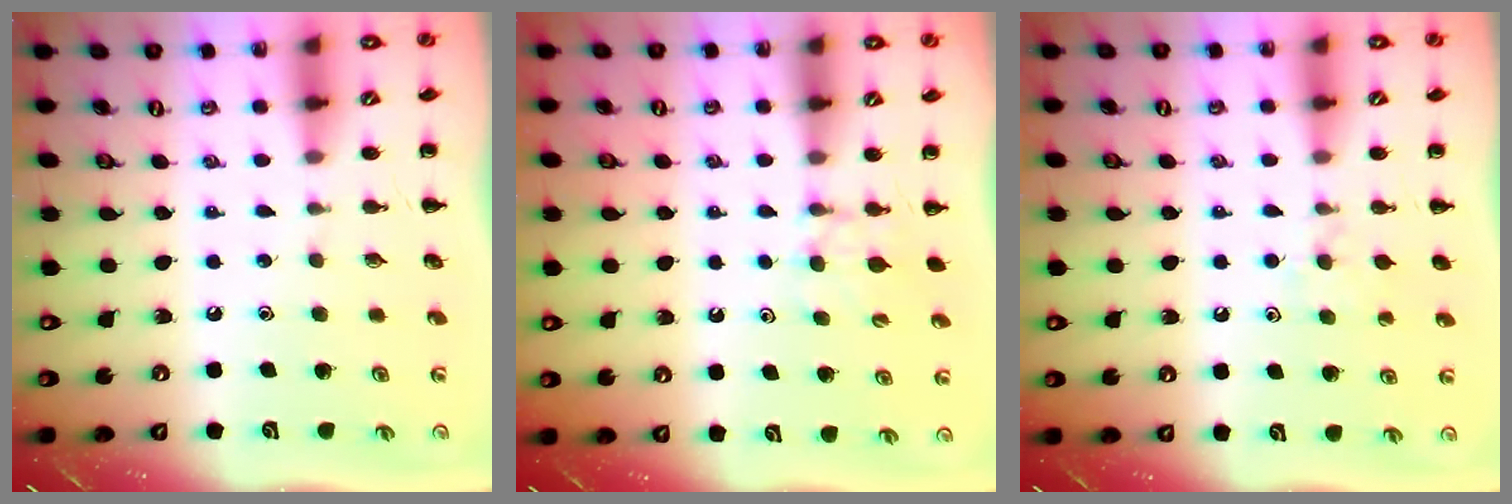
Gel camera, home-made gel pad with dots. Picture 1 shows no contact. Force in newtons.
{"total": 4.9, "press": 4.7, "slide": 1.4}
{"total": 4.8, "press": 4.5, "slide": 1.7}